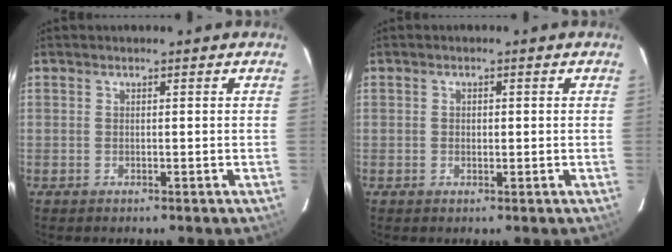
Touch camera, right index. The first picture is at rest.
{"total": 1.1, "force": [0.0, 0.9, 0.6], "torque": [-0.011, 0.002, -0.001]}